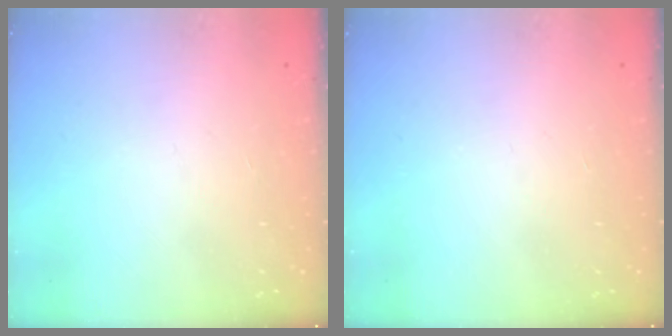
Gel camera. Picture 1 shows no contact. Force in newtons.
{"total": 0.0}